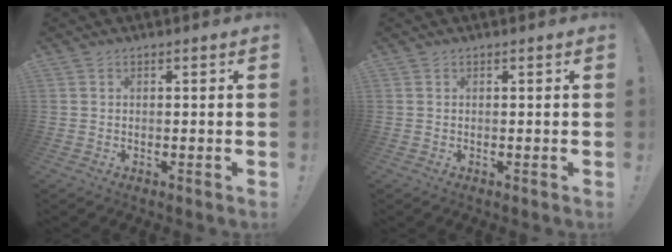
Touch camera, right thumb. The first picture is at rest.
{"total": 0.0}